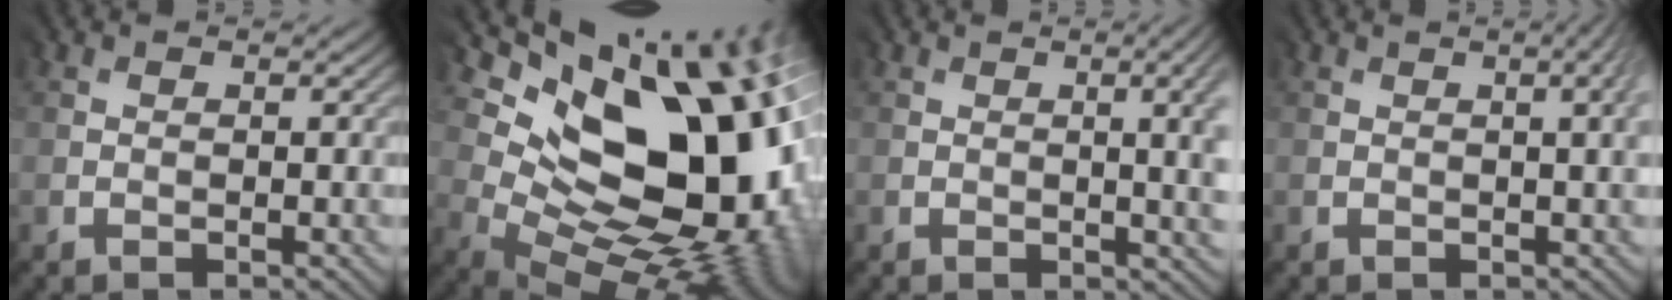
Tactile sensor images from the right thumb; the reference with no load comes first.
{"total": 17.3, "force": [3.4, 11.3, 12.7], "torque": [-0.138, 0.000, 0.107]}
{"total": 5.9, "force": [-0.7, 1.8, 5.5], "torque": [-0.026, 0.015, -0.015]}
{"total": 3.4, "force": [0.1, 0.9, 3.3], "torque": [-0.015, 0.012, -0.005]}